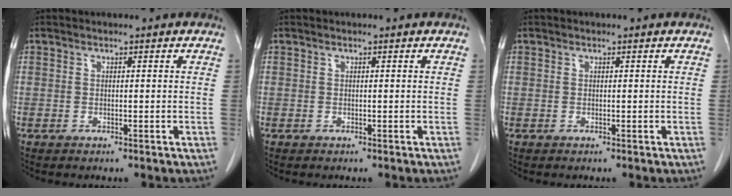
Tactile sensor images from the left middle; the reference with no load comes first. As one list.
[{"total": 0.0}, {"total": 0.0}]